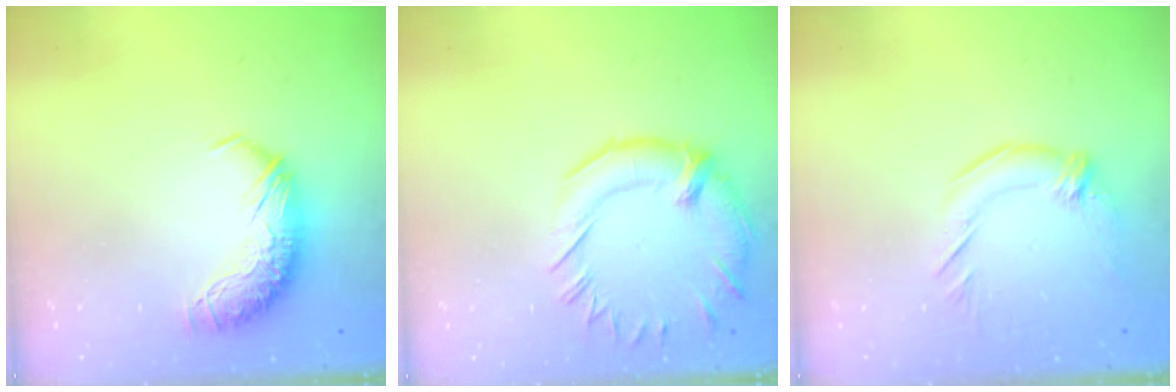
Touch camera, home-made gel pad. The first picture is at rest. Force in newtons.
{"total": 2.0, "press": 1.7, "slide": 1.0}
{"total": 1.6, "press": 0.0, "slide": 1.6}